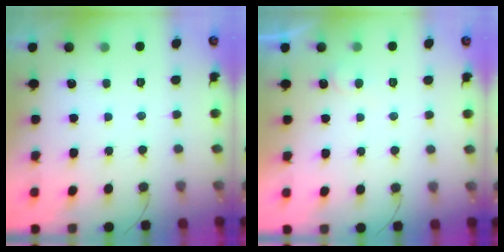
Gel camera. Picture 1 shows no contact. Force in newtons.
{"total": 3.8, "press": 3.8, "slide": 0.4}